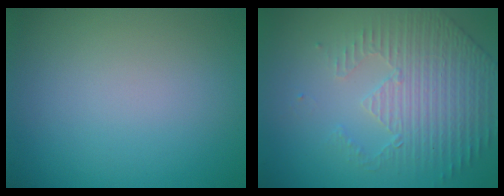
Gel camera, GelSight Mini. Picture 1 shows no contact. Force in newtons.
{"total": 4.4, "press": 3.3, "slide": 3.0}